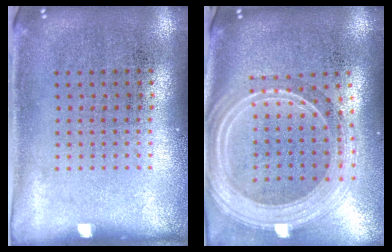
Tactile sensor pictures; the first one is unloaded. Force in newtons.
{"total": 2.8, "press": 2.3, "slide": 1.5}